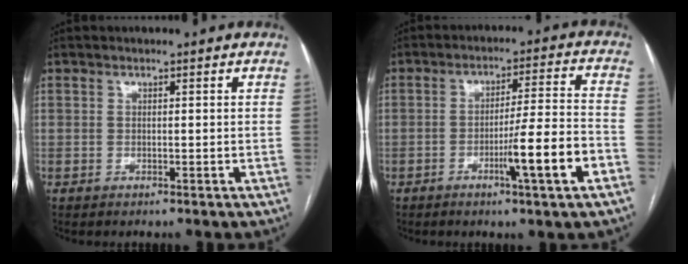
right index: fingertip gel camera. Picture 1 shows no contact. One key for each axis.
{"total": 10.3, "fx": -4.3, "fy": -0.6, "fz": 9.4, "tx": -0.145, "ty": -0.003, "tz": -0.067}